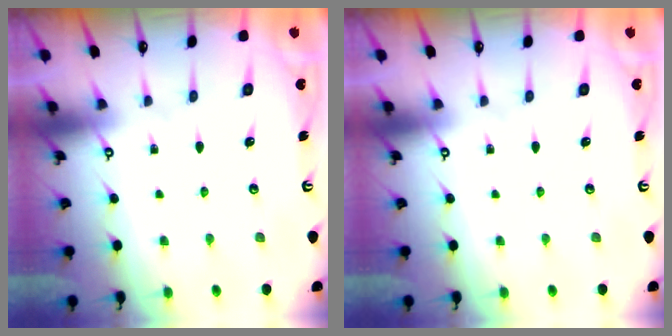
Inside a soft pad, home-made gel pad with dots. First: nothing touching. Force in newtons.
{"total": 0.0}